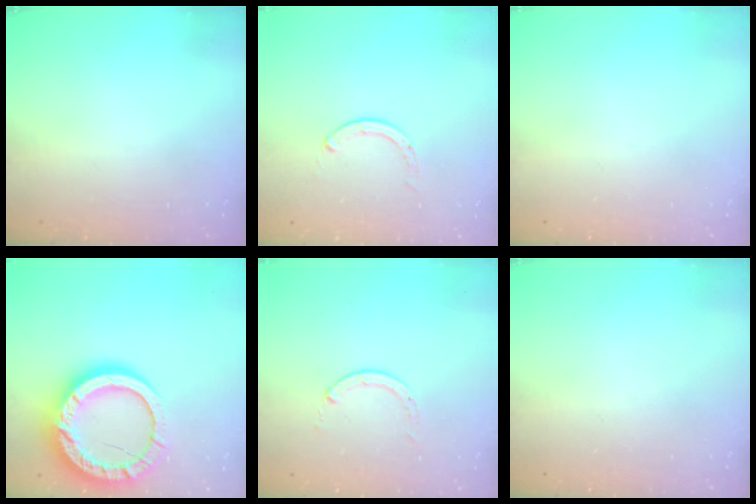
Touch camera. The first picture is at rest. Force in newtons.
{"total": 0.0}
{"total": 0.0}
{"total": 19.6, "press": 19.5, "slide": 1.8}
{"total": 0.6, "press": 0.5, "slide": 0.1}
{"total": 0.0}